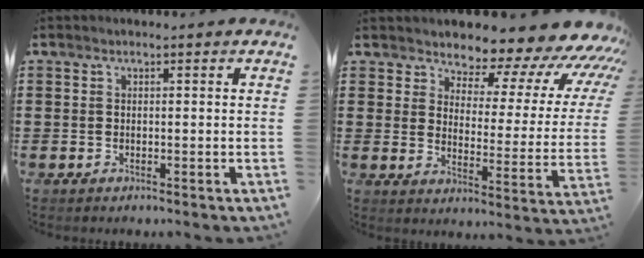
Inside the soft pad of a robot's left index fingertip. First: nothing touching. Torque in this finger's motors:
{"motor_torque": [1.76, -0.37, 1.05, 0.09]}